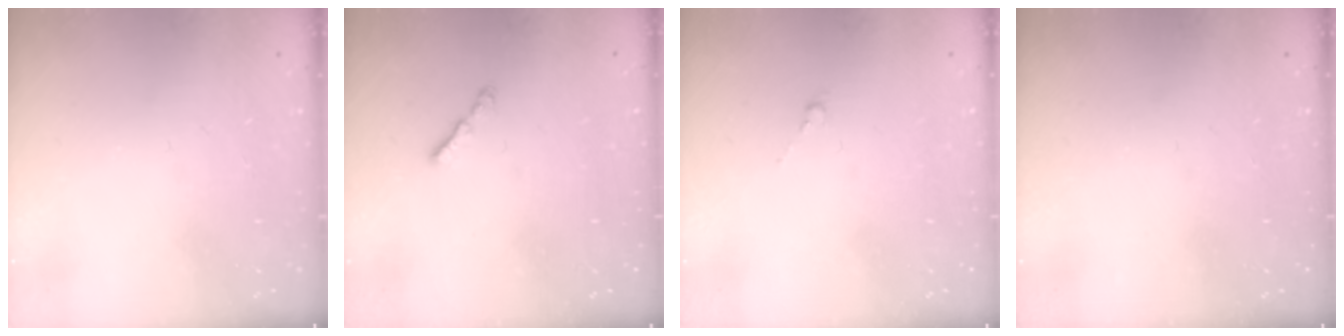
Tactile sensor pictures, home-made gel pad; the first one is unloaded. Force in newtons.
{"total": 1.6, "press": 1.5, "slide": 0.5}
{"total": 0.5, "press": 0.3, "slide": 0.4}
{"total": 0.0}